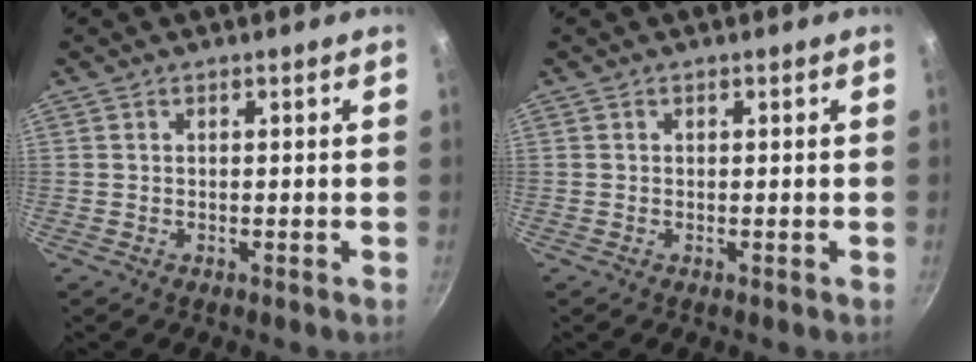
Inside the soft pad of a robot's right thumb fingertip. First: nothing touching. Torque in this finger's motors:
{"motor_torque": [-0.23, -0.14, -0.07, 0.07, -0.03]}